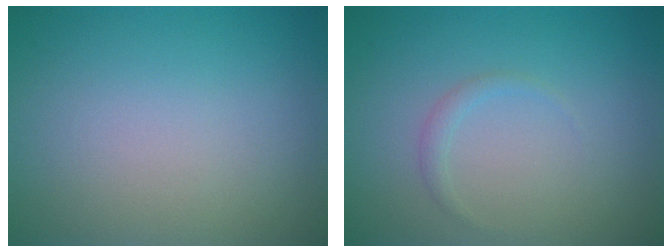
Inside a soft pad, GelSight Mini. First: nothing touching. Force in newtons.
{"total": 0.8, "press": 0.8, "slide": 0.1}